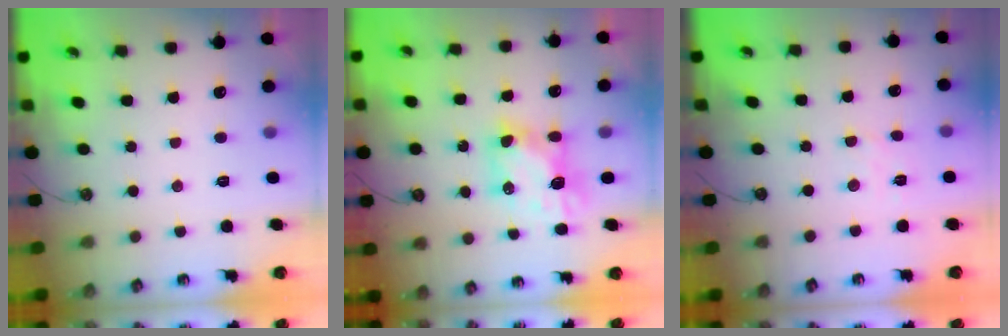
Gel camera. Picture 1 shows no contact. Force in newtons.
{"total": 6.7, "press": 6.7, "slide": 0.4}
{"total": 2.6, "press": 2.6, "slide": 0.4}